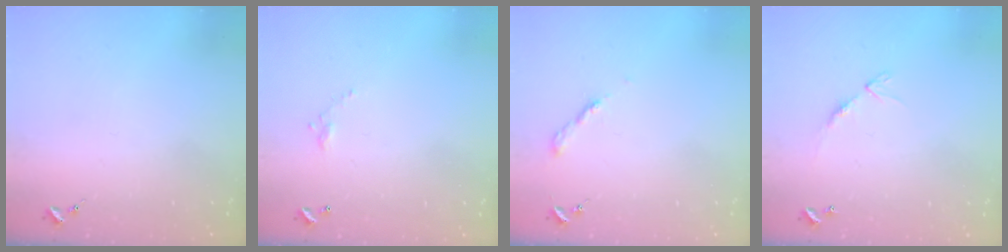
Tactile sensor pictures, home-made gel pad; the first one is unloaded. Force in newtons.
{"total": 4.0, "press": 4.0, "slide": 0.2}
{"total": 3.1, "press": 3.1, "slide": 0.2}
{"total": 8.4, "press": 8.4, "slide": 0.6}